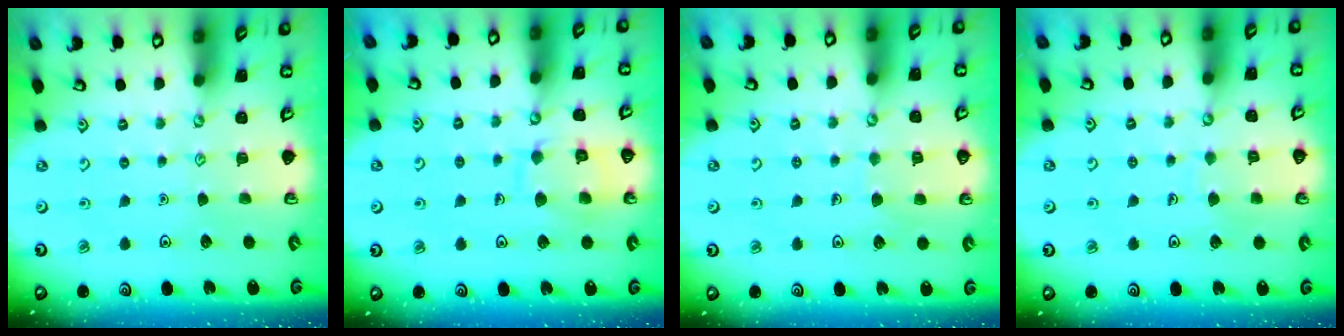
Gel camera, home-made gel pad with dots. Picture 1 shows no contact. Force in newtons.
{"total": 10.4, "press": 10.3, "slide": 0.8}
{"total": 4.3, "press": 4.3, "slide": 0.3}
{"total": 5.2, "press": 5.2, "slide": 0.3}